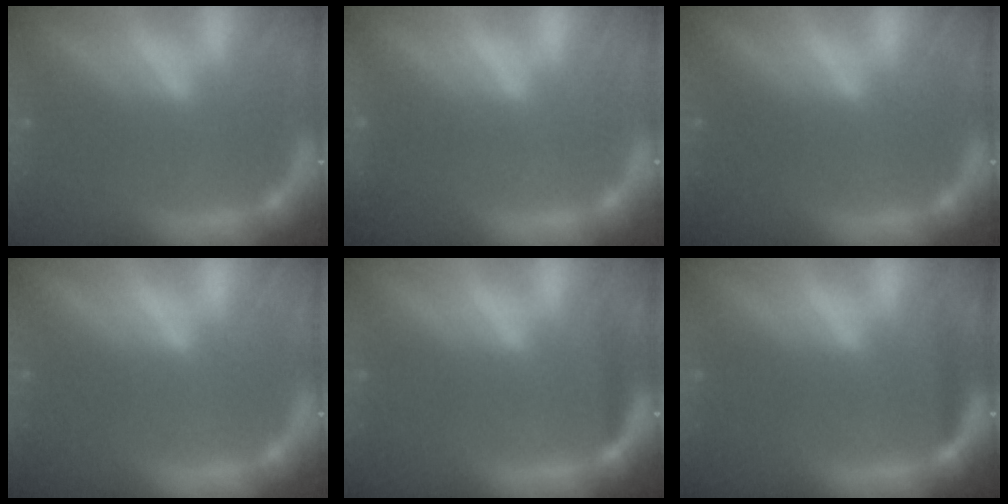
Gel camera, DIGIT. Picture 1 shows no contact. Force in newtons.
{"total": 2.4}
{"total": 0.0}
{"total": 0.0}
{"total": 1.4}
{"total": 1.4}